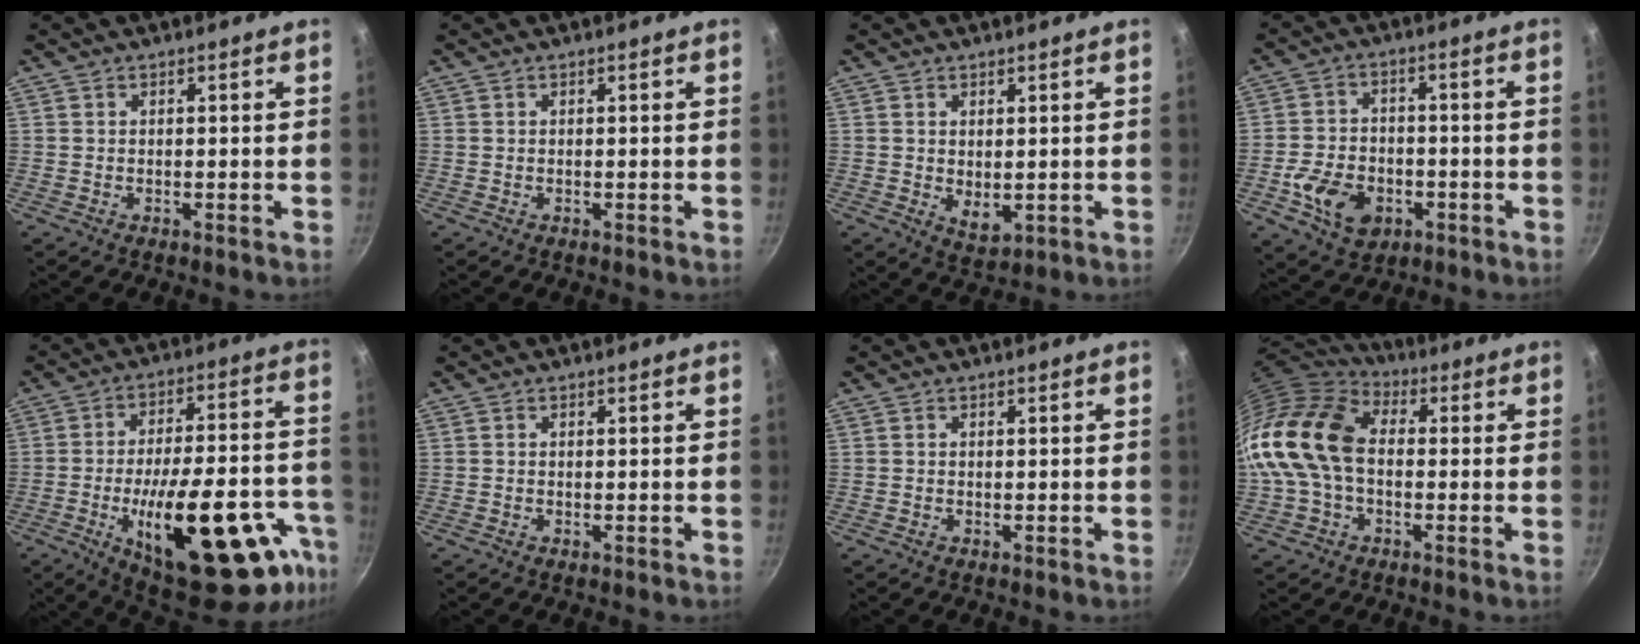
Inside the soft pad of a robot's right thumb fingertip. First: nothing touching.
{"total": 0.0}
{"total": 4.0, "force": [0.5, 2.4, 3.1], "torque": [-0.044, -0.017, 0.015]}
{"total": 10.8, "force": [-3.9, 7.7, 6.4], "torque": [-0.101, 0.022, -0.063]}
{"total": 30.4, "force": [-12.2, 12.0, 25.1], "torque": [-0.305, 0.039, -0.165]}
{"total": 0.0}
{"total": 0.0}
{"total": 17.7, "force": [-0.2, 12.4, 12.7], "torque": [-0.235, 0.037, -0.017]}